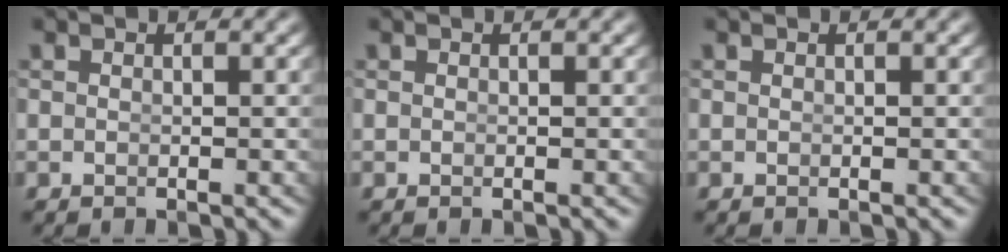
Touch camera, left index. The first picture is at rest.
{"total": 0.0}
{"total": 0.0}